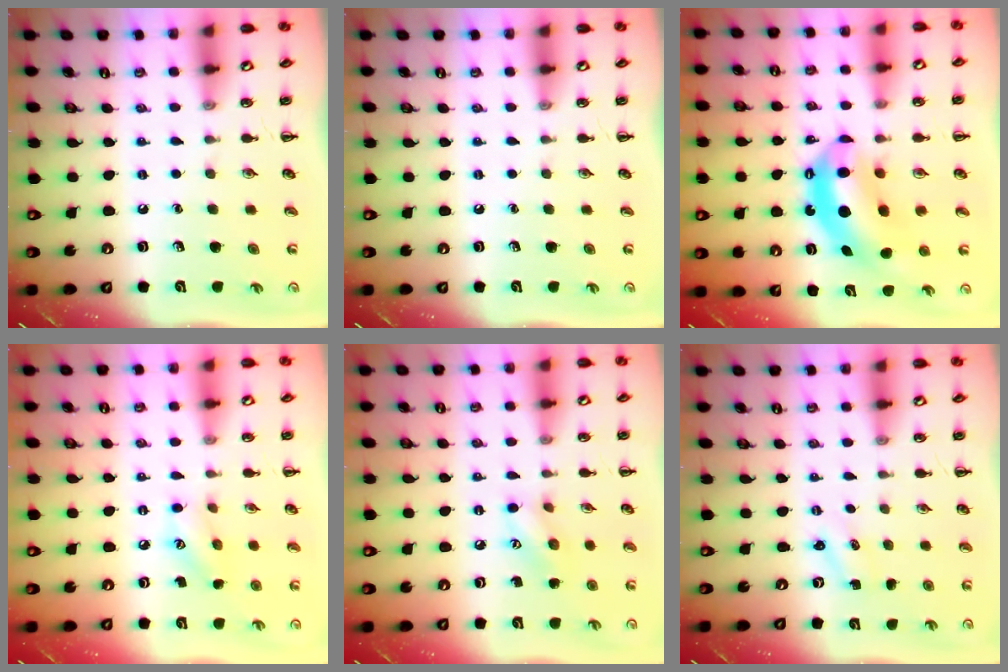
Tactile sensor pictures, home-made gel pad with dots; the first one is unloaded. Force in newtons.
{"total": 0.0}
{"total": 11.0, "press": 10.6, "slide": 2.9}
{"total": 7.2, "press": 7.2, "slide": 0.7}
{"total": 7.7, "press": 7.6, "slide": 0.8}
{"total": 1.3, "press": 1.2, "slide": 0.3}